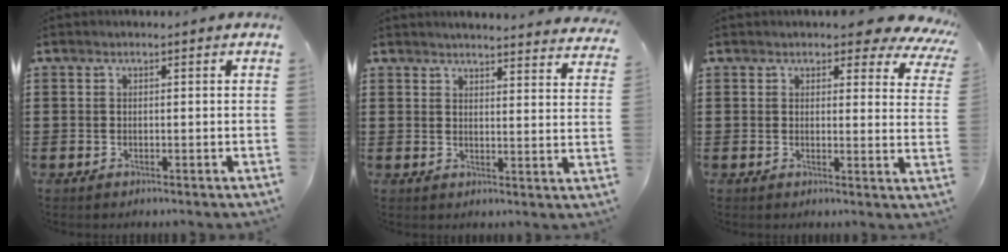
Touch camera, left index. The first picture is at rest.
{"total": 3.4, "force": [3.3, -0.5, 0.2], "torque": [-0.018, -0.021, 0.059]}
{"total": 4.5, "force": [3.9, 1.4, 1.9], "torque": [-0.026, -0.019, 0.066]}